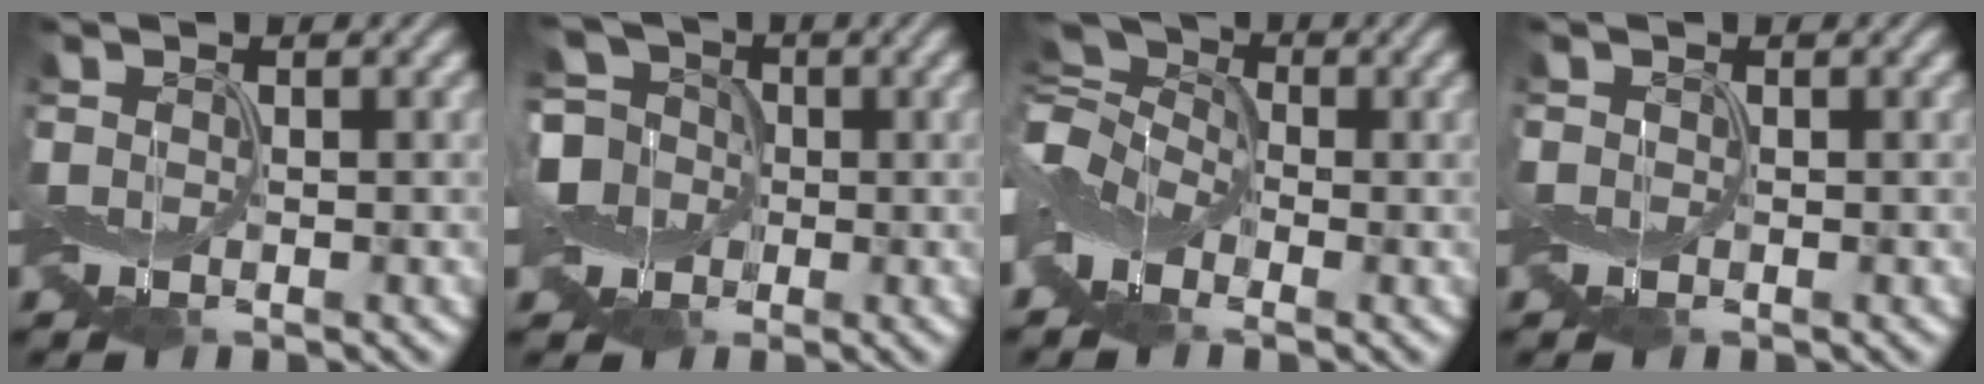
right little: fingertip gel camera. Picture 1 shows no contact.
{"total": 6.4, "force": [-1.3, 5.7, 2.7], "torque": [-0.067, 0.017, -0.047]}
{"total": 7.2, "force": [-1.0, 5.2, 4.9], "torque": [-0.116, 0.019, -0.039]}
{"total": 0.0}